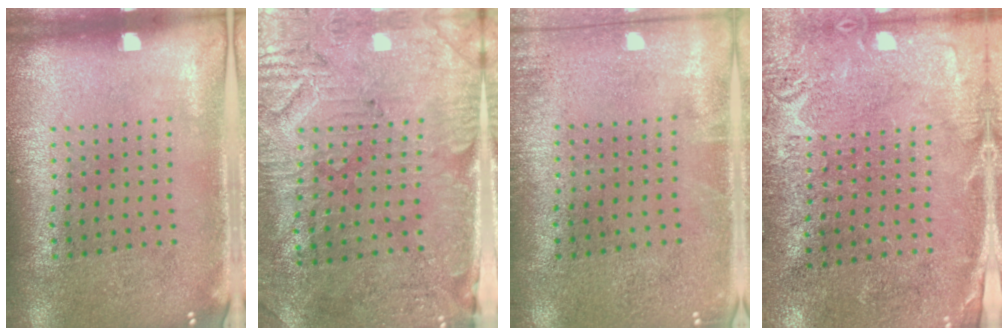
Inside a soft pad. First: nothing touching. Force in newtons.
{"total": 3.1, "press": 2.7, "slide": 1.4}
{"total": 0.9, "press": 0.9, "slide": 0.2}
{"total": 2.7, "press": 2.6, "slide": 0.9}